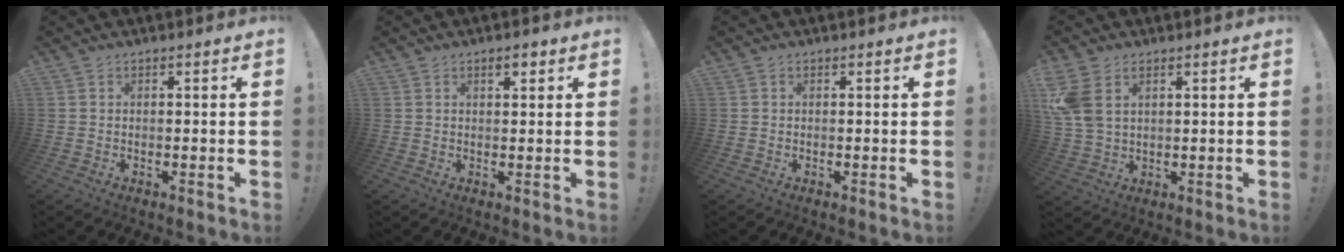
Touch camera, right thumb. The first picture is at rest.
{"total": 2.4, "force": [1.6, 0.9, 1.7], "torque": [-0.022, -0.003, 0.025]}
{"total": 0.0}
{"total": 7.8, "force": [3.5, 4.8, 5.1], "torque": [-0.102, -0.012, 0.072]}